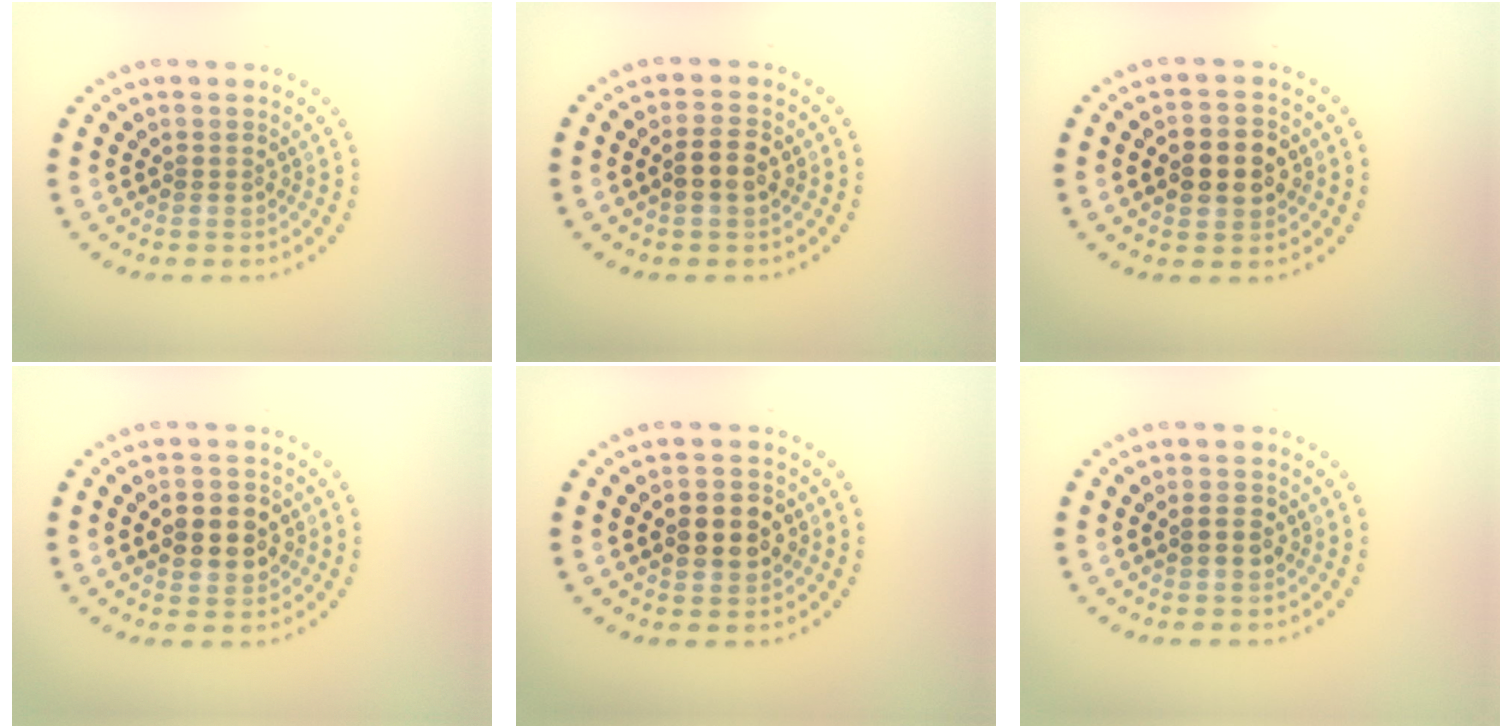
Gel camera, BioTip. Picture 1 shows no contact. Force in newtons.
{"total": 2.5, "press": 2.5, "slide": 0.3}
{"total": 4.6, "press": 4.6, "slide": 0.3}
{"total": 3.9, "press": 3.9, "slide": 0.2}
{"total": 4.6, "press": 4.6, "slide": 0.3}
{"total": 1.2, "press": 1.2, "slide": 0.0}